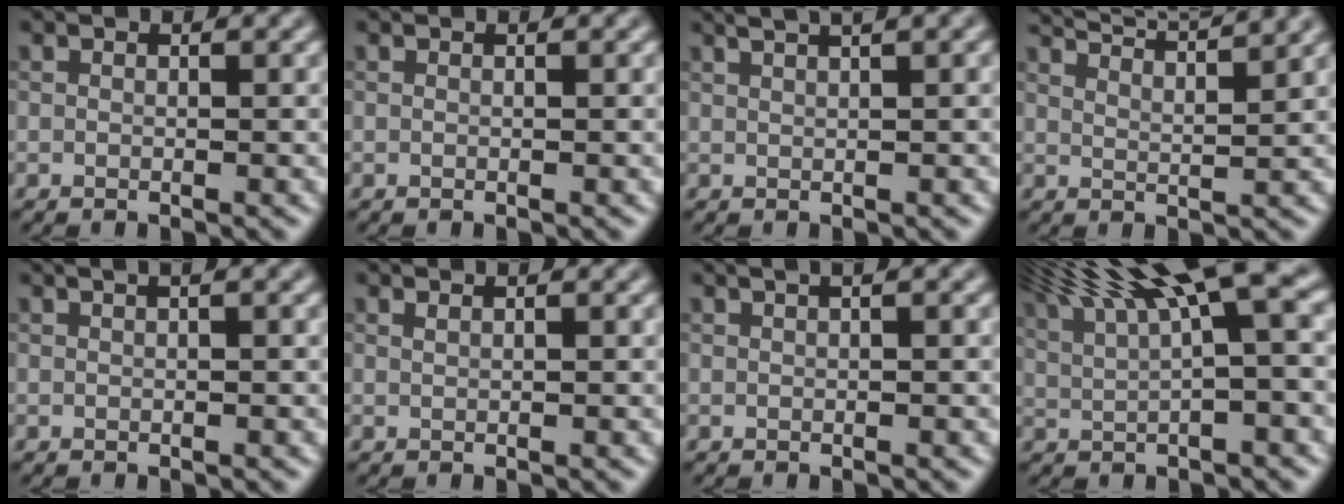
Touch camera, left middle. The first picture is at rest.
{"total": 0.0}
{"total": 5.6, "force": [3.5, 2.1, 3.8], "torque": [-0.026, 0.037, 0.018]}
{"total": 8.5, "force": [7.1, 2.1, 4.3], "torque": [-0.043, 0.031, 0.062]}
{"total": 2.6, "force": [1.1, 1.1, 2.1], "torque": [-0.012, 0.005, 0.004]}
{"total": 0.5, "force": [0.4, 0.2, 0.3], "torque": [-0.005, 0.001, 0.006]}
{"total": 3.4, "force": [1.6, 1.5, 2.6], "torque": [-0.014, 0.016, 0.004]}
{"total": 11.2, "force": [5.8, 2.8, 9.2], "torque": [-0.148, 0.030, 0.100]}